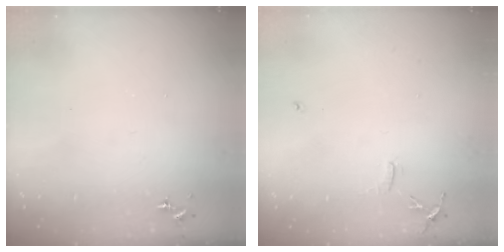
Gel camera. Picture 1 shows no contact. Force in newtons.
{"total": 6.2, "press": 6.1, "slide": 0.7}